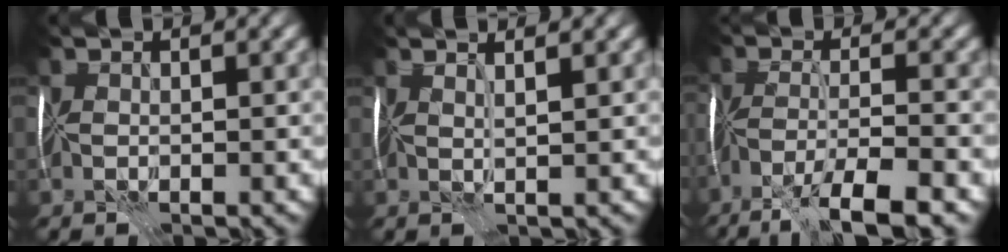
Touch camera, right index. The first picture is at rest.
{"total": 1.5, "force": [1.1, -0.5, 0.8], "torque": [-0.008, 0.003, 0.008]}
{"total": 6.9, "force": [-4.9, 0.5, 4.8], "torque": [-0.077, -0.002, -0.096]}